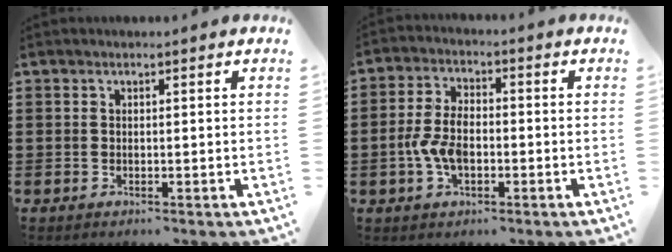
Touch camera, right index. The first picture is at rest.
{"total": 6.1, "force": [-1.5, 3.3, 4.9], "torque": [-0.123, -0.005, -0.034]}